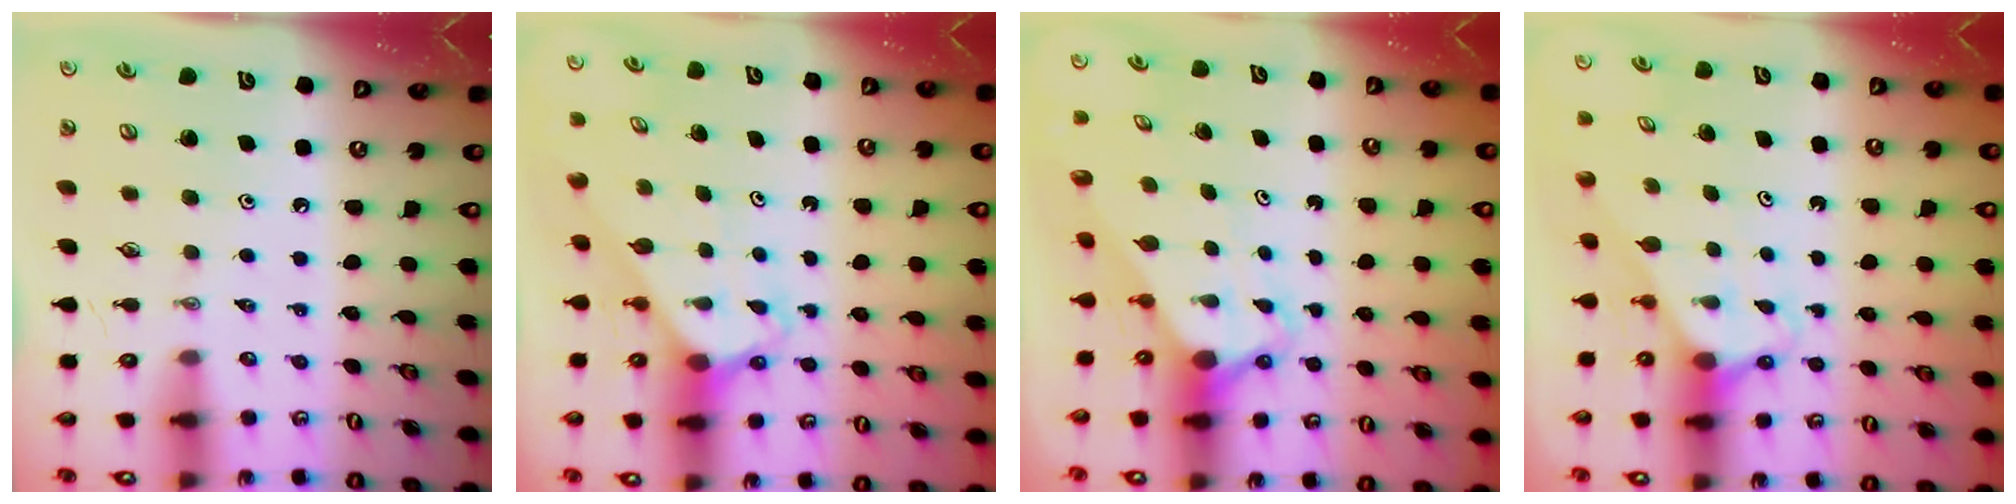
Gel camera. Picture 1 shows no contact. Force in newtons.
{"total": 2.6, "press": 2.6, "slide": 0.2}
{"total": 3.1, "press": 3.1, "slide": 0.2}
{"total": 2.7, "press": 2.7, "slide": 0.2}